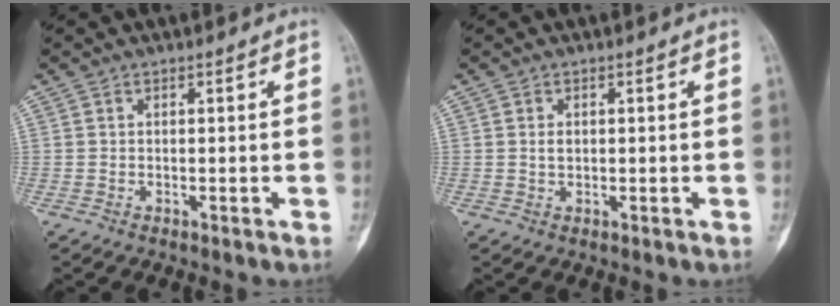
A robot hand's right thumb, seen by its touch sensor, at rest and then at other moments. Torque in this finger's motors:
{"motor_torque": [0.44, 0.33, 0.27, -0.20, 0.12]}